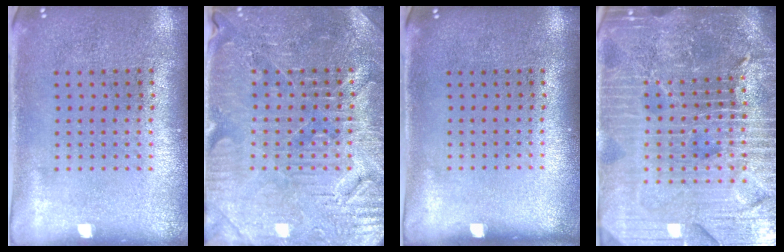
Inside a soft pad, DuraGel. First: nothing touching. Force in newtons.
{"total": 4.0, "press": 3.9, "slide": 0.8}
{"total": 0.0}
{"total": 6.5, "press": 5.7, "slide": 3.1}